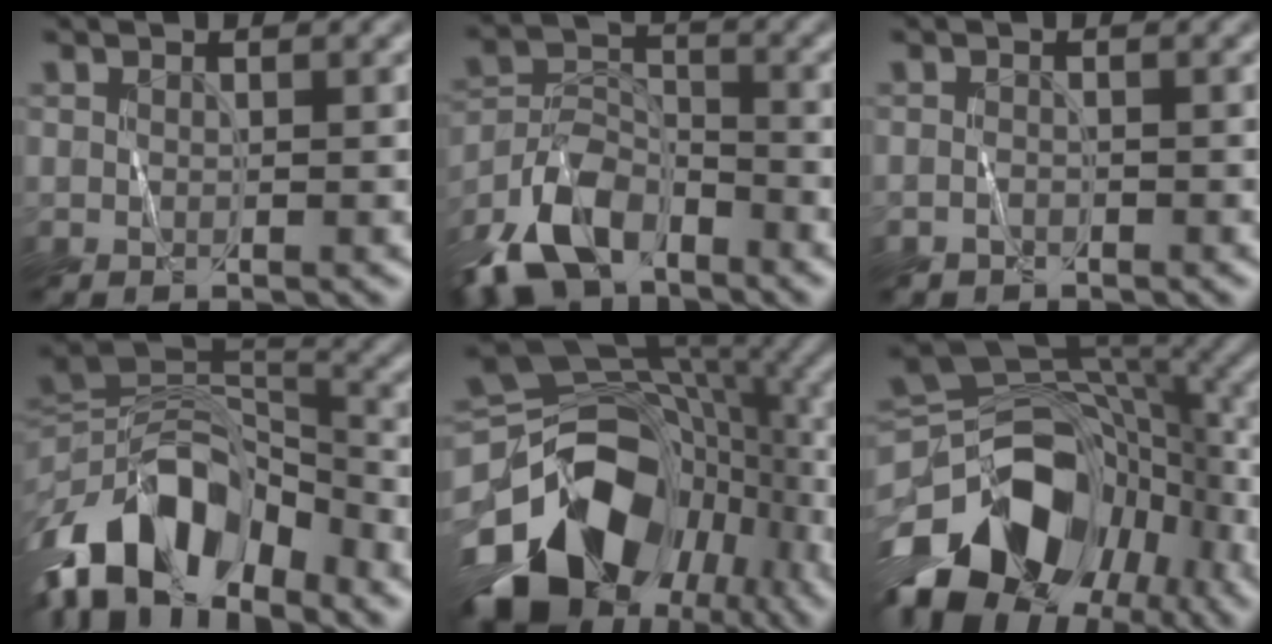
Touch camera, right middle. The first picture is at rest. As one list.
[{"total": 7.6, "force": [-5.9, 3.5, 3.3], "torque": [-0.070, 0.001, -0.127]}, {"total": 0.8, "force": [-0.7, 0.1, -0.3], "torque": [0.012, -0.001, -0.012]}, {"total": 12.3, "force": [-7.6, 6.1, 7.5], "torque": [-0.136, 0.011, -0.148]}, {"total": 15.5, "force": [-7.1, 10.5, 8.9], "torque": [-0.173, -0.021, -0.120]}, {"total": 15.1, "force": [-8.5, 8.8, 8.8], "torque": [-0.167, 0.003, -0.153]}]